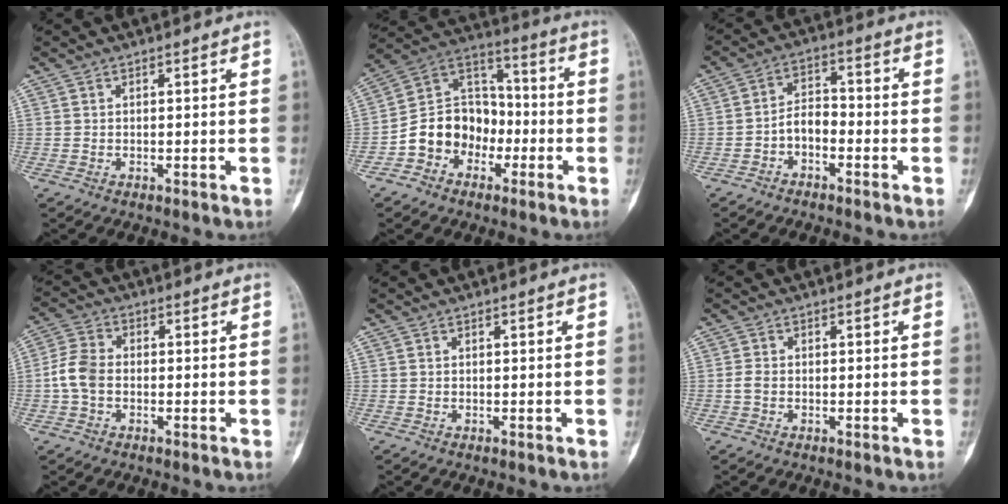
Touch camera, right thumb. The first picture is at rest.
{"total": 13.2, "force": [-4.5, 10.8, 6.0], "torque": [-0.063, 0.069, -0.090]}
{"total": 4.9, "force": [-2.3, 3.1, 3.0], "torque": [-0.040, 0.032, -0.050]}
{"total": 5.9, "force": [-1.0, 4.2, 4.0], "torque": [-0.083, 0.017, -0.028]}
{"total": 0.0}
{"total": 1.5, "force": [-0.4, 1.1, 1.0], "torque": [-0.023, 0.001, -0.010]}